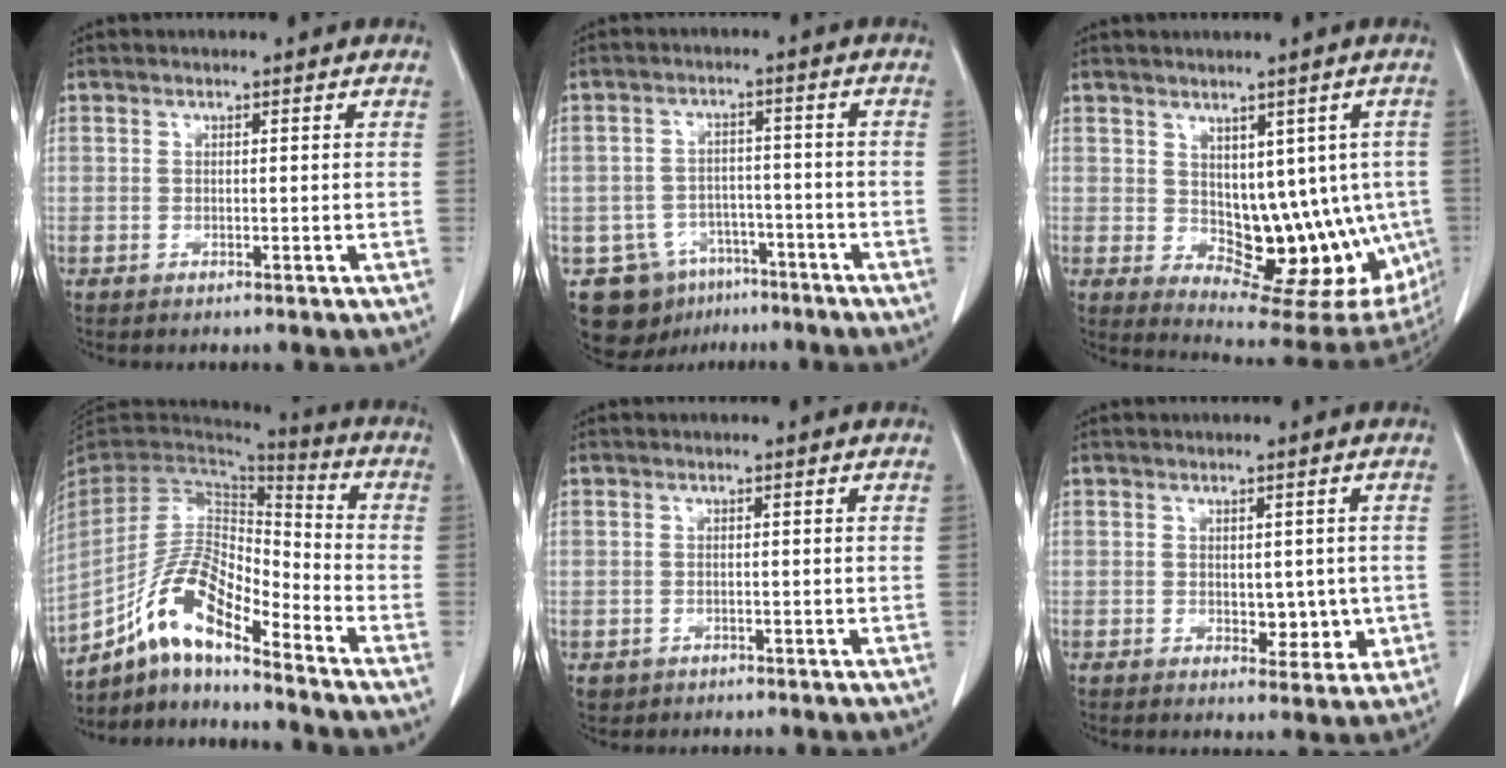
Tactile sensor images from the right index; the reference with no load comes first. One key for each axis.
{"total": 8.3, "fx": -4.9, "fy": 6.5, "fz": 1.3, "tx": -0.024, "ty": 0.017, "tz": -0.066}
{"total": 13.3, "fx": -0.6, "fy": 7.9, "fz": 10.7, "tx": -0.108, "ty": 0.001, "tz": 0.013}
{"total": 13.9, "fx": -9.2, "fy": 3.6, "fz": 9.7, "tx": -0.196, "ty": 0.019, "tz": -0.170}
{"total": 1.2, "fx": -0.6, "fy": 1.1, "fz": 0.1, "tx": -0.008, "ty": 0.003, "tz": -0.005}
{"total": 4.3, "fx": -0.2, "fy": 2.7, "fz": 3.3, "tx": -0.031, "ty": -0.004, "tz": 0.007}